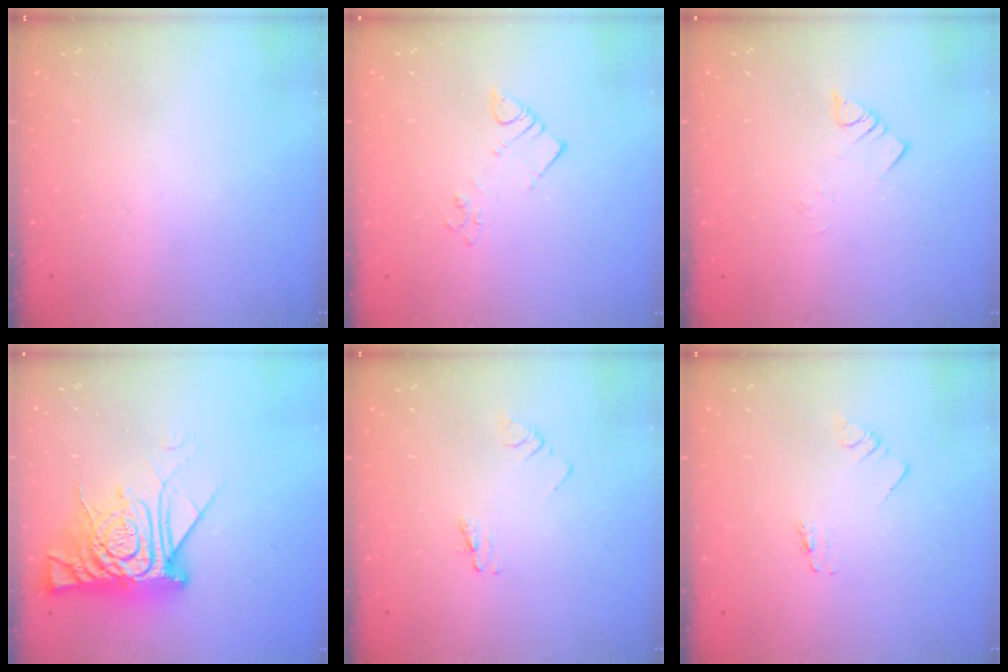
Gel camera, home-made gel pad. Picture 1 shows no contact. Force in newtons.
{"total": 3.7, "press": 3.7, "slide": 0.5}
{"total": 2.7, "press": 2.7, "slide": 0.4}
{"total": 16.2, "press": 16.1, "slide": 1.3}
{"total": 2.8, "press": 2.8, "slide": 0.3}
{"total": 0.0}